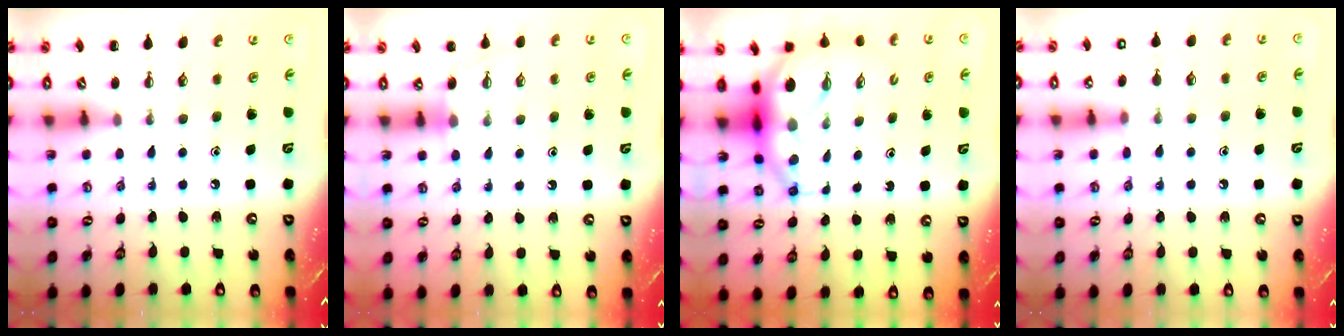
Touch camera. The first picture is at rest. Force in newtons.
{"total": 3.4, "press": 3.3, "slide": 1.0}
{"total": 7.4, "press": 7.2, "slide": 1.7}
{"total": 9.5, "press": 9.1, "slide": 2.6}